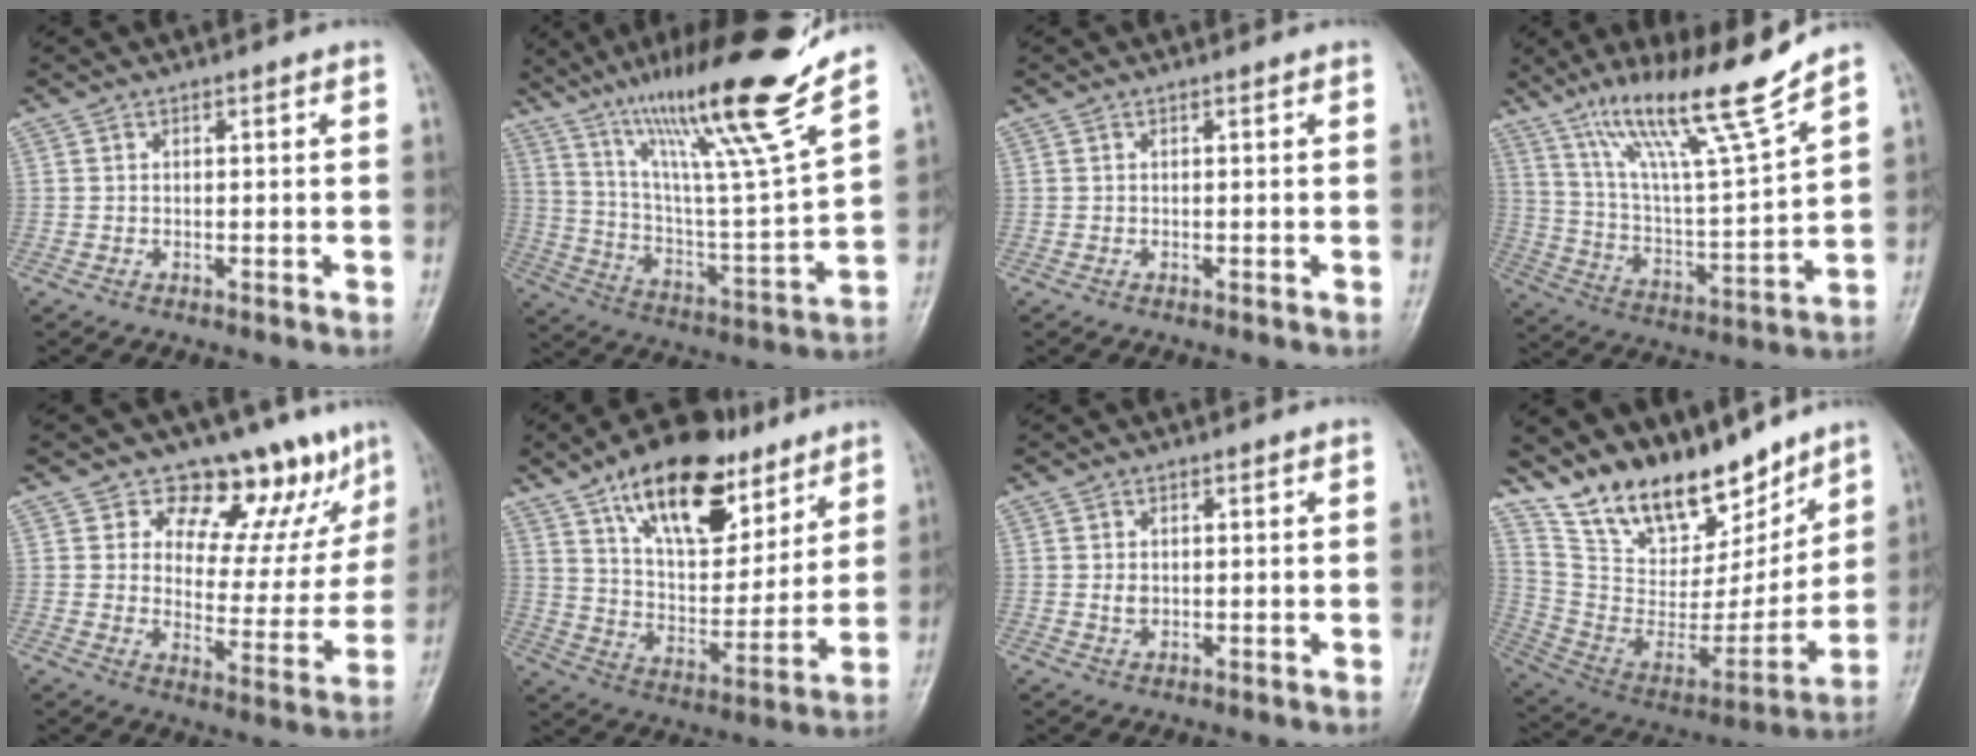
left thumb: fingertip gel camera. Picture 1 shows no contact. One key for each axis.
{"total": 23.7, "fx": 16.9, "fy": 0.9, "fz": 16.6, "tx": -0.249, "ty": -0.077, "tz": 0.293}
{"total": 0.0}
{"total": 18.1, "fx": 12.7, "fy": 1.1, "fz": 12.9, "tx": -0.210, "ty": -0.065, "tz": 0.230}
{"total": 16.1, "fx": 10.9, "fy": 8.5, "fz": 8.2, "tx": -0.039, "ty": -0.063, "tz": 0.149}
{"total": 21.3, "fx": 12.7, "fy": 10.4, "fz": 13.6, "tx": -0.173, "ty": -0.051, "tz": 0.218}
{"total": 1.6, "fx": 0.1, "fy": 1.3, "fz": 1.0, "tx": -0.014, "ty": -0.002, "tz": 0.007}
{"total": 21.3, "fx": 16.8, "fy": 9.1, "fz": 9.5, "tx": -0.119, "ty": -0.089, "tz": 0.299}